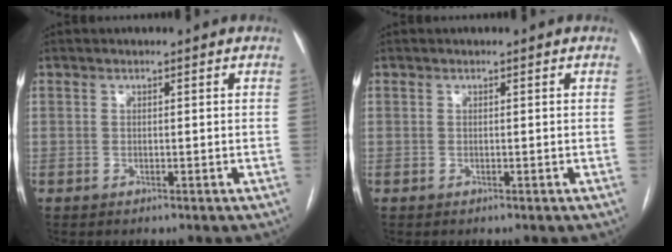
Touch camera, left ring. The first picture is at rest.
{"total": 0.0}